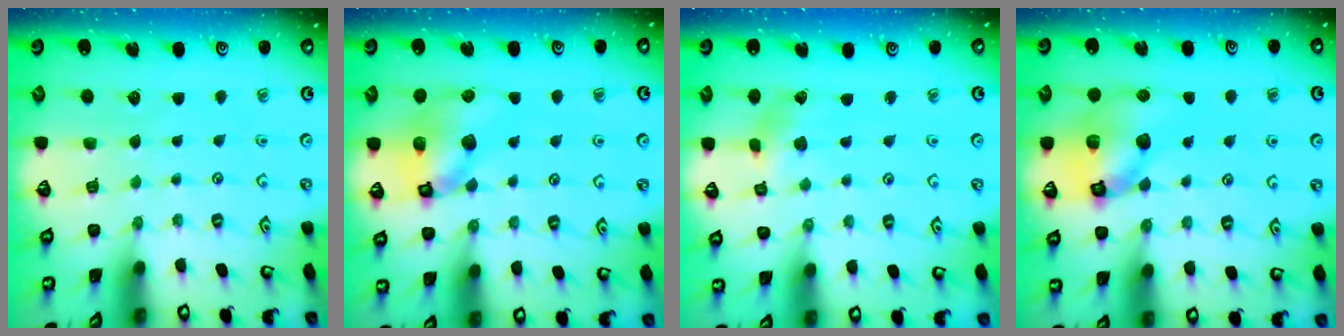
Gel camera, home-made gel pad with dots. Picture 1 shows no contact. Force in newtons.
{"total": 10.5, "press": 10.4, "slide": 1.7}
{"total": 4.5, "press": 4.5, "slide": 0.5}
{"total": 12.4, "press": 12.3, "slide": 1.9}